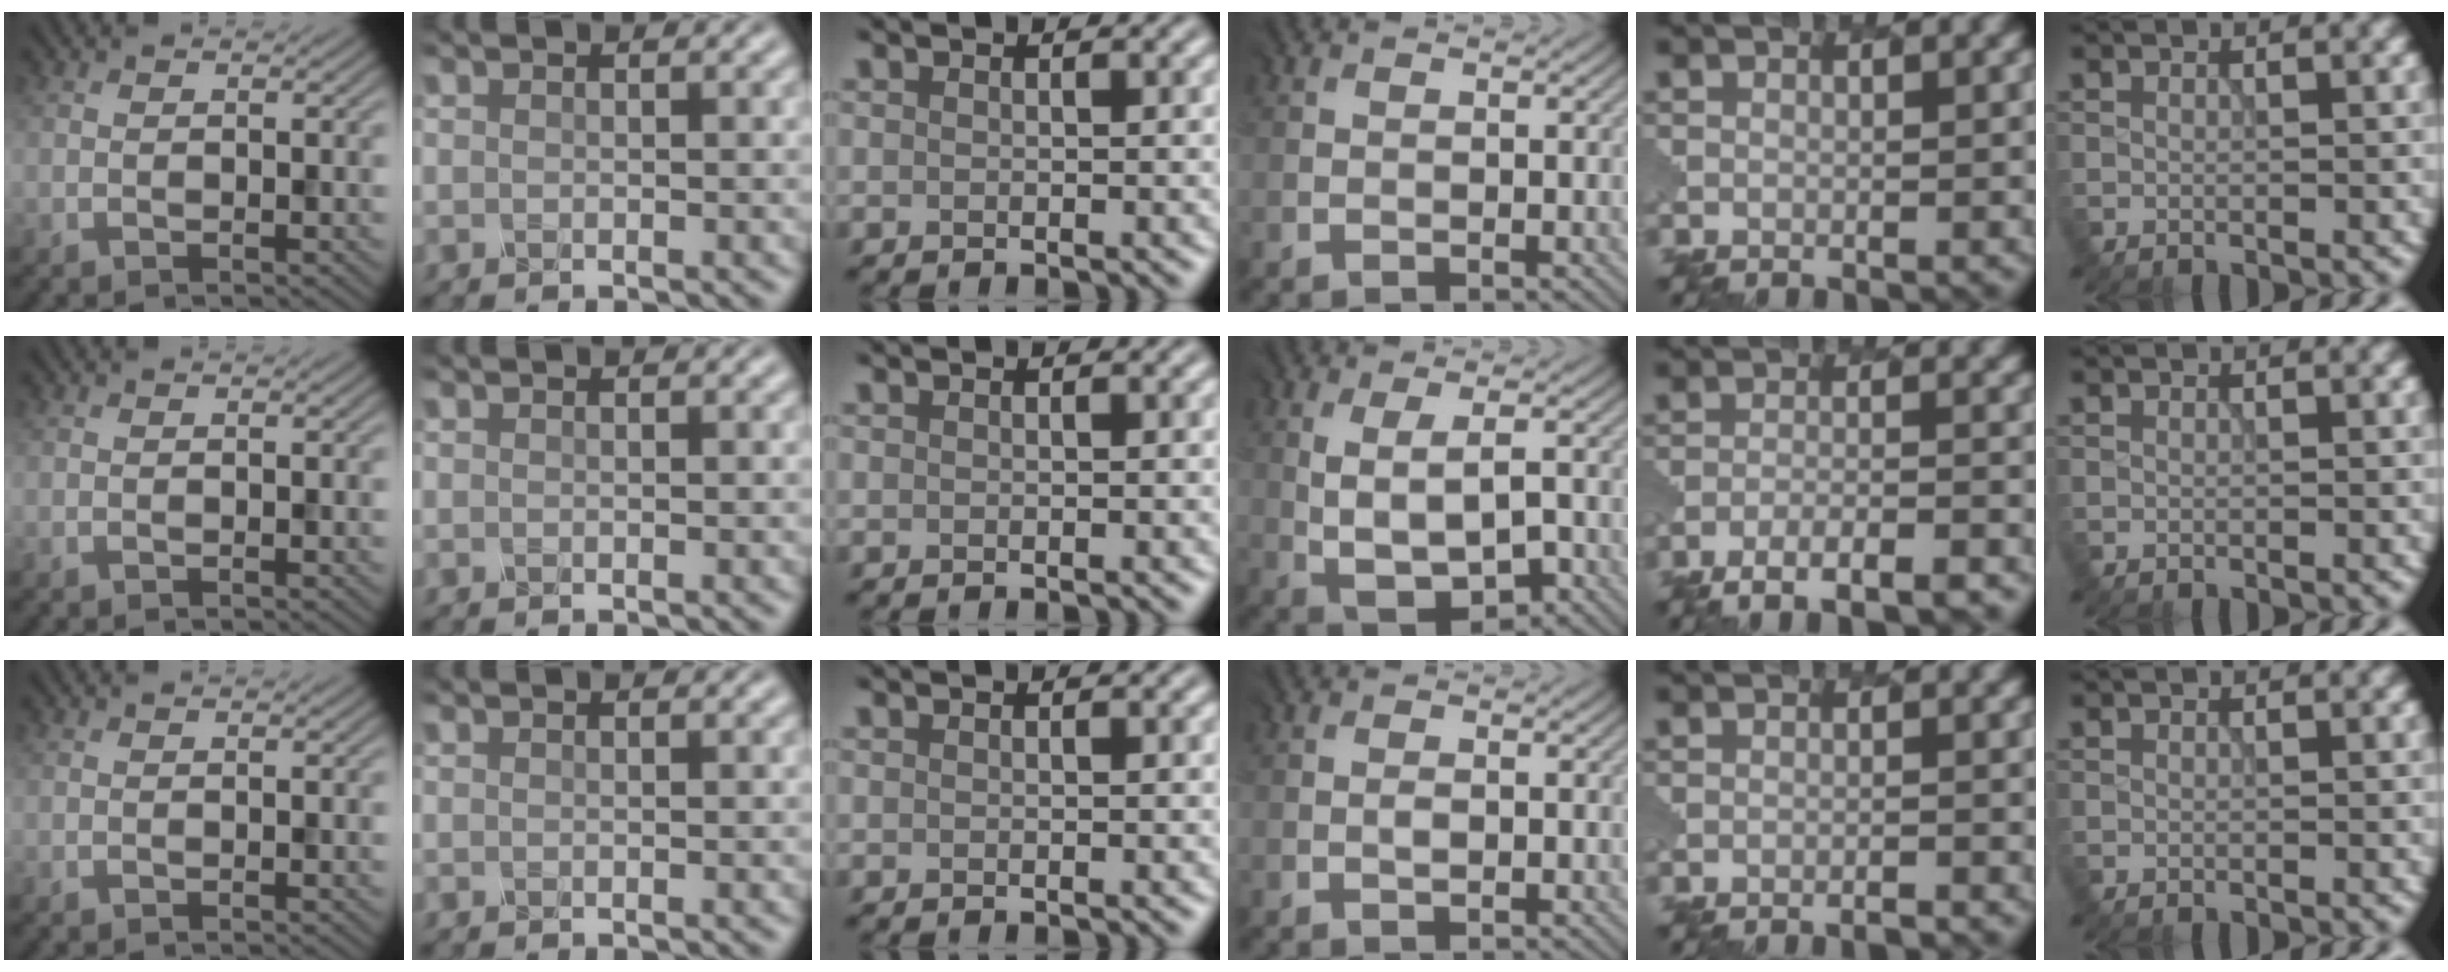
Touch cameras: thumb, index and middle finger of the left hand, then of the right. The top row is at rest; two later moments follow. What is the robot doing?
{"motion": "dispense", "object": "pipette"}